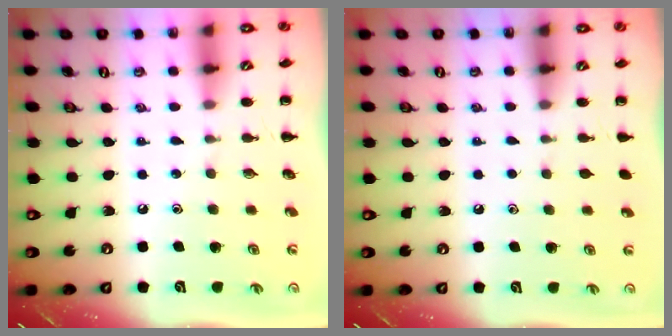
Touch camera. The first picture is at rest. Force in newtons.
{"total": 1.1, "press": 1.1, "slide": 0.2}